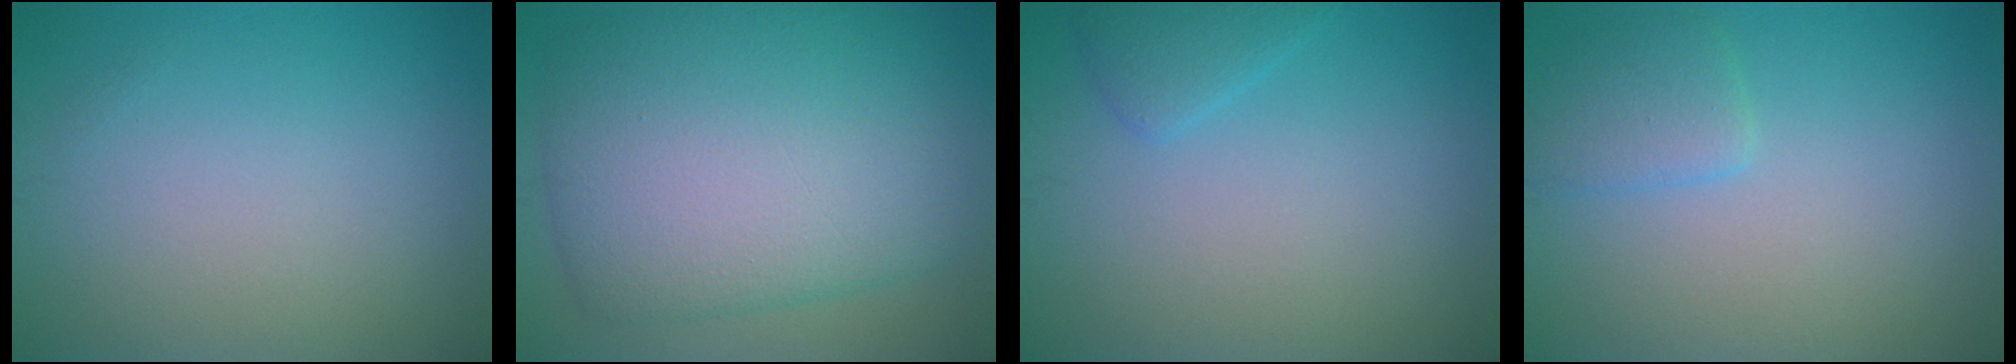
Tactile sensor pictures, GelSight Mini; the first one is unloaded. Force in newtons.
{"total": 12.2, "press": 12.1, "slide": 0.7}
{"total": 1.6, "press": 1.6, "slide": 0.1}
{"total": 2.1, "press": 2.1, "slide": 0.2}